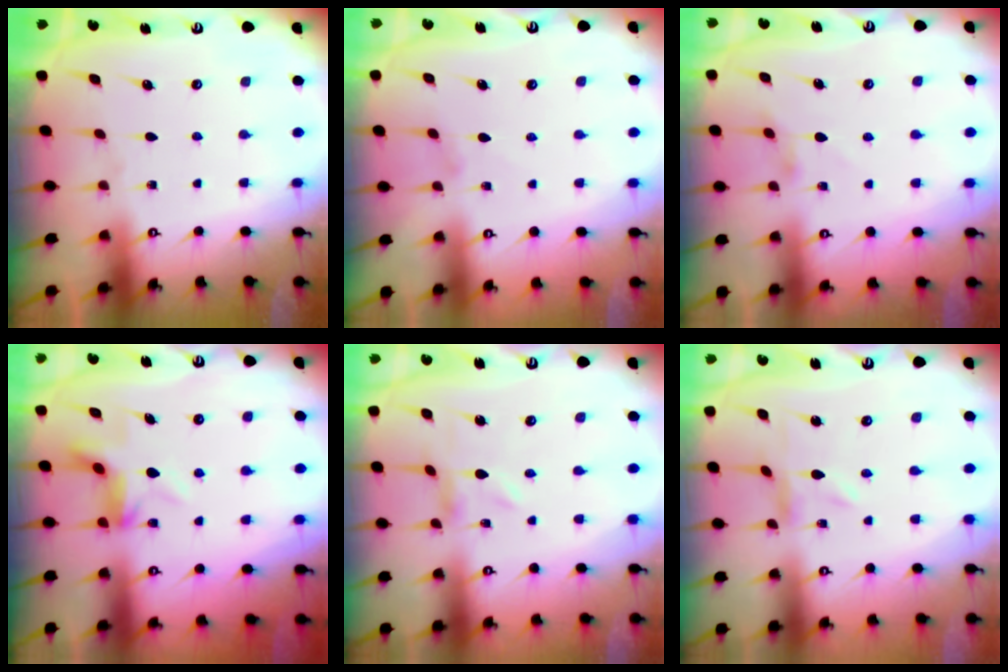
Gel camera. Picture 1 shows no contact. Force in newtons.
{"total": 0.0}
{"total": 2.4, "press": 2.4, "slide": 0.4}
{"total": 5.6, "press": 5.5, "slide": 1.4}
{"total": 0.0}
{"total": 0.0}